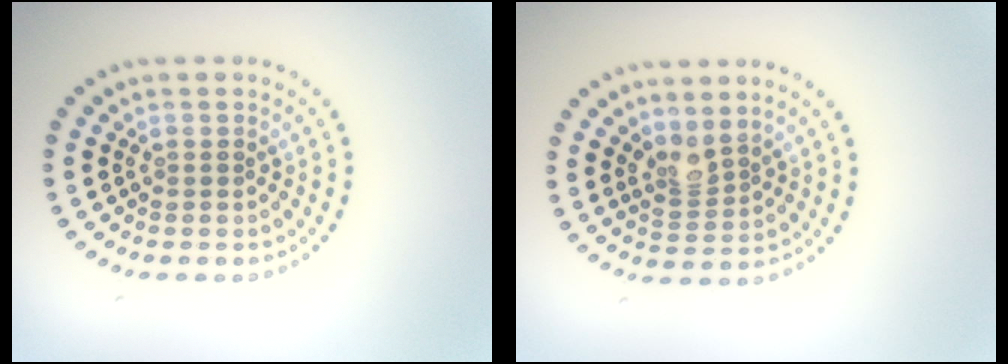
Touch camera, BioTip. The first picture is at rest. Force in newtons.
{"total": 2.1, "press": 1.5, "slide": 1.4}